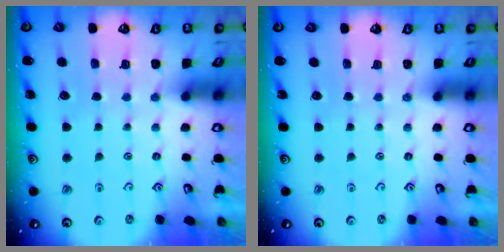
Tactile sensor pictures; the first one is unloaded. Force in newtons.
{"total": 0.0}